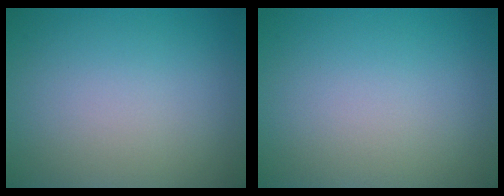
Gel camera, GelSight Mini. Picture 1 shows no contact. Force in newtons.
{"total": 0.0}